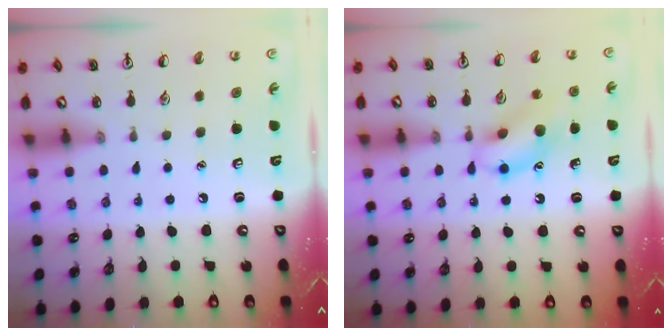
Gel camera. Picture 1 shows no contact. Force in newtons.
{"total": 11.8, "press": 11.7, "slide": 1.4}